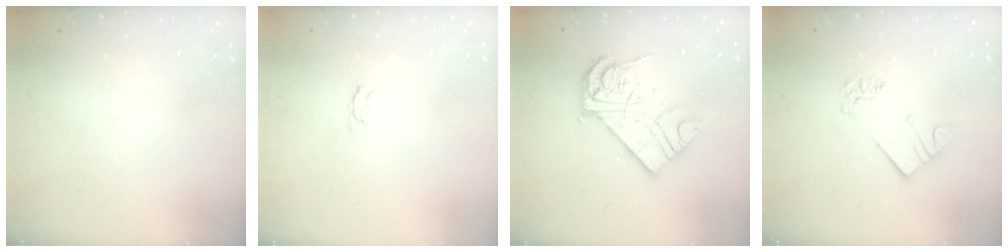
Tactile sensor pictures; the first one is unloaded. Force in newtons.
{"total": 3.3, "press": 3.2, "slide": 0.5}
{"total": 15.8, "press": 15.7, "slide": 1.3}
{"total": 5.9, "press": 5.9, "slide": 0.4}